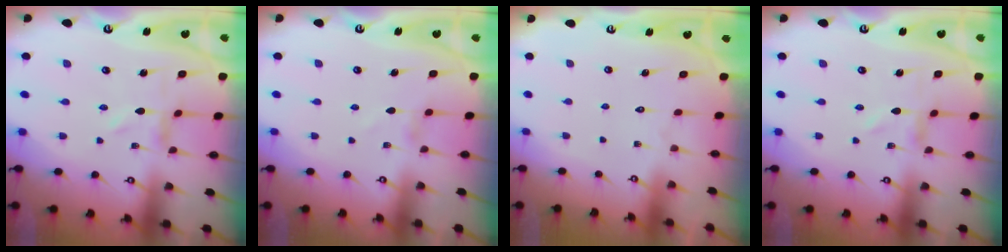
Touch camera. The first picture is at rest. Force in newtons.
{"total": 0.0}
{"total": 1.5, "press": 1.5, "slide": 0.1}
{"total": 0.0}